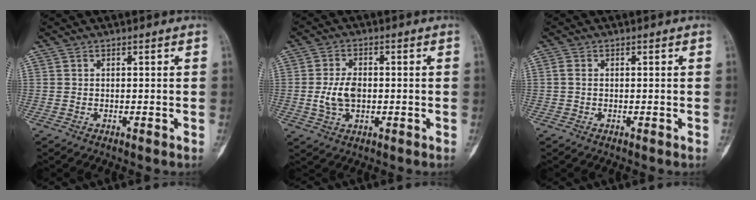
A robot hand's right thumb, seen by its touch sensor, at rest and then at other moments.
{"total": 6.1, "force": [-0.4, 3.8, 4.8], "torque": [-0.091, 0.001, -0.008]}
{"total": 1.3, "force": [0.0, 0.9, 0.9], "torque": [-0.021, 0.001, -0.002]}